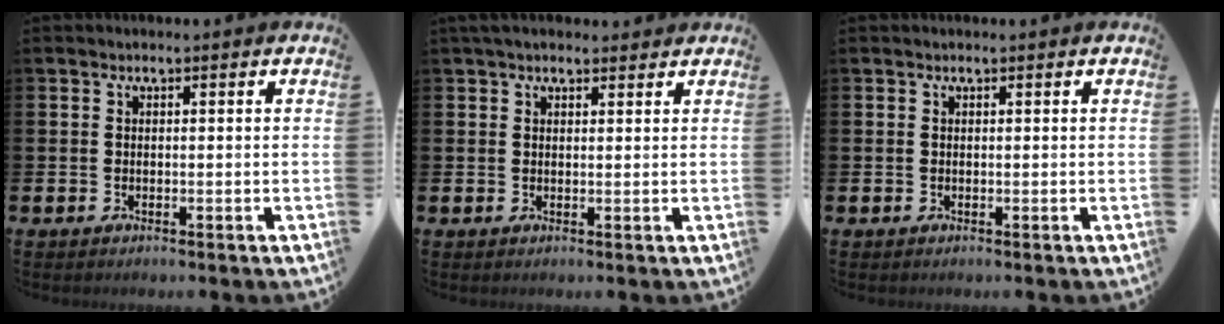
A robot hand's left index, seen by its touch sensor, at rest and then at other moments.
{"total": 2.2, "force": [1.9, 0.9, 0.7], "torque": [-0.006, -0.001, 0.032]}
{"total": 0.0}